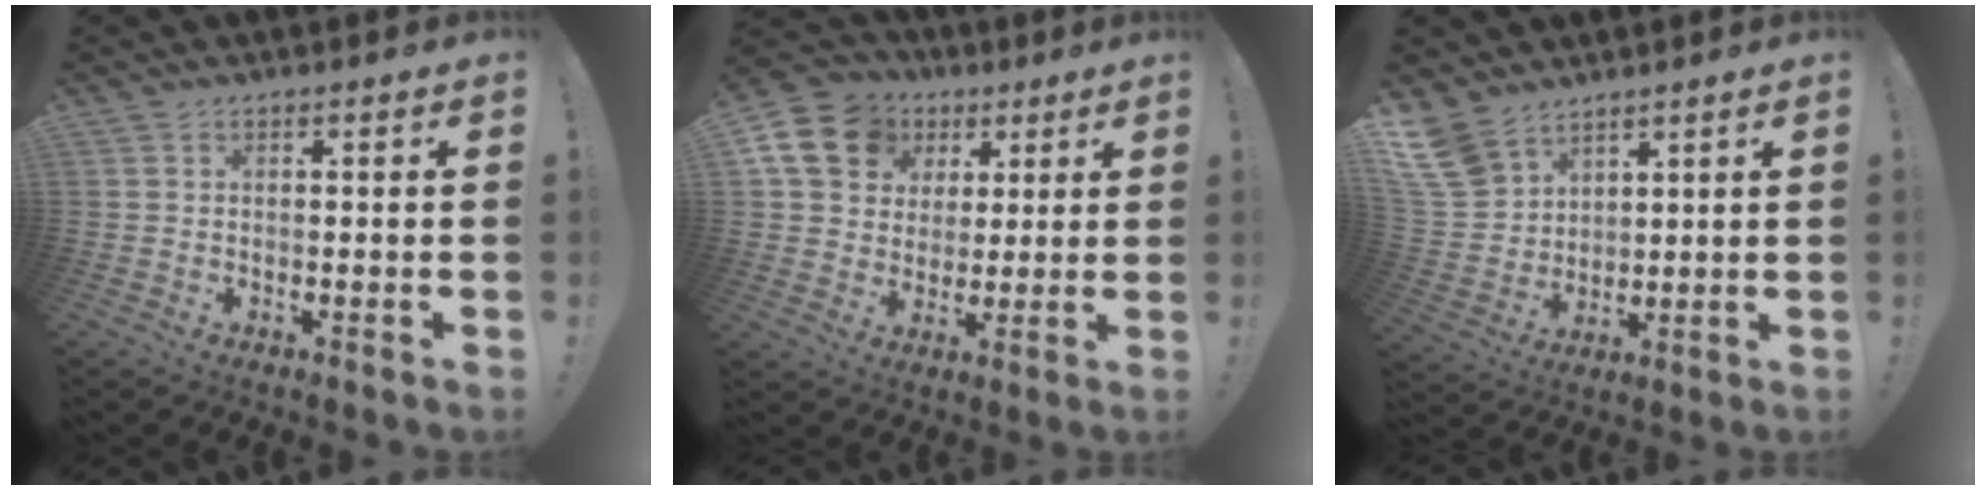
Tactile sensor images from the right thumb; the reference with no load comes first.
{"total": 15.8, "force": [6.1, 12.9, 6.8], "torque": [-0.097, -0.020, 0.129]}
{"total": 11.2, "force": [8.3, 6.5, 3.8], "torque": [-0.075, -0.058, 0.166]}